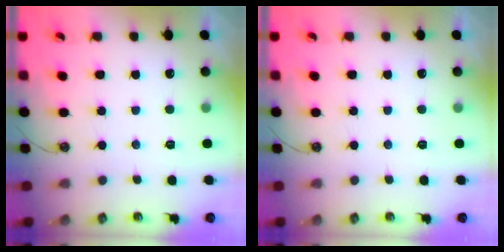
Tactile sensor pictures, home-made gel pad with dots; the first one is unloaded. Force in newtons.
{"total": 0.0}